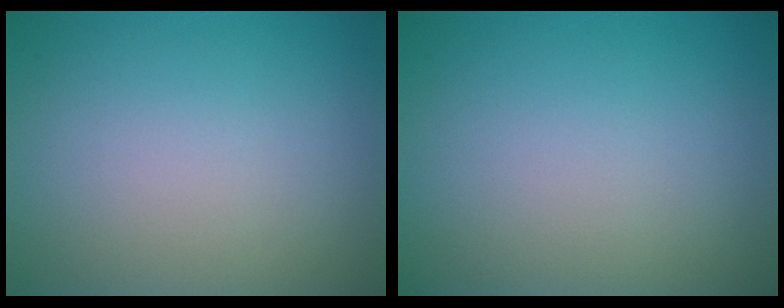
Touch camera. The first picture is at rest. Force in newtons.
{"total": 0.0}